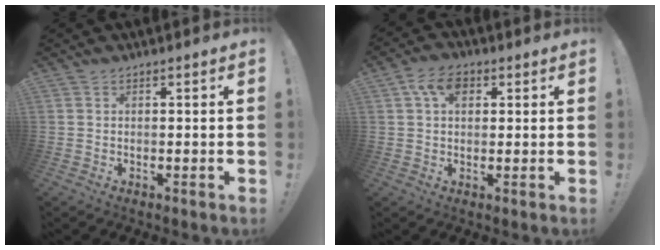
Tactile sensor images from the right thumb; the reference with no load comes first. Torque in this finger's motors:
{"motor_torque": [-0.41, 0.29, 0.51, 0.09, 0.00]}